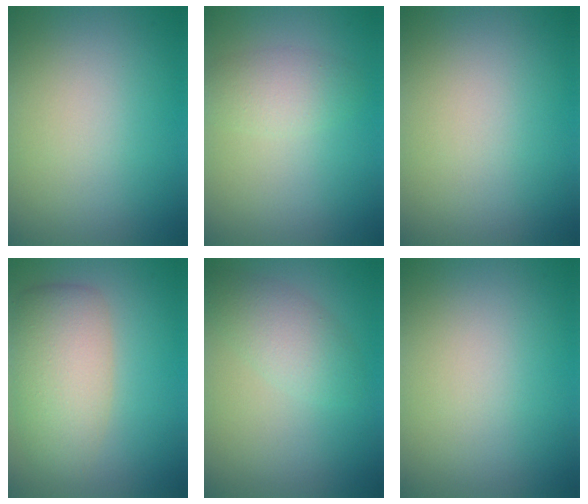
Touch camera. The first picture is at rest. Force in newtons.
{"total": 2.4, "press": 2.4, "slide": 0.0}
{"total": 0.0}
{"total": 5.6, "press": 5.6, "slide": 0.3}
{"total": 2.9, "press": 2.9, "slide": 0.2}
{"total": 0.0}